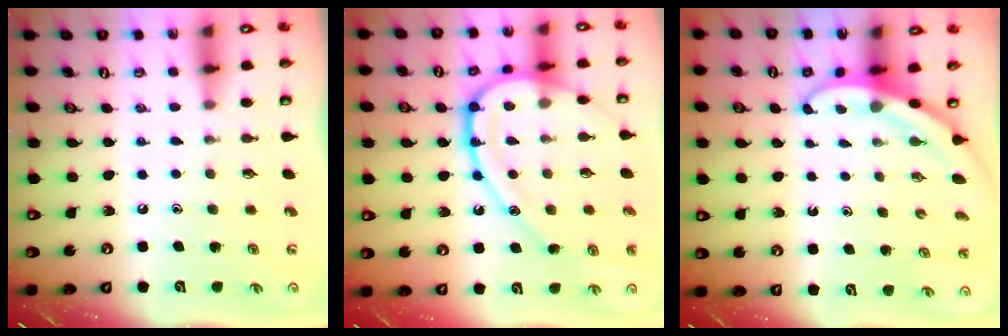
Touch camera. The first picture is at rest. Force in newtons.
{"total": 18.7, "press": 18.7, "slide": 1.2}
{"total": 3.2, "press": 3.2, "slide": 0.1}